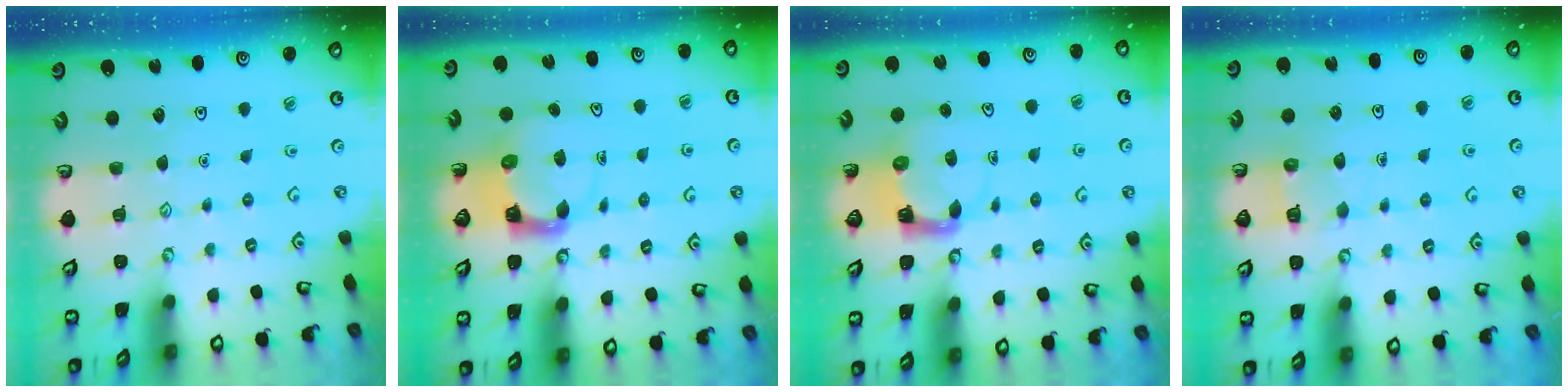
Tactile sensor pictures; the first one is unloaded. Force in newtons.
{"total": 3.8, "press": 3.8, "slide": 0.5}
{"total": 4.0, "press": 3.9, "slide": 0.7}
{"total": 3.4, "press": 3.4, "slide": 0.3}